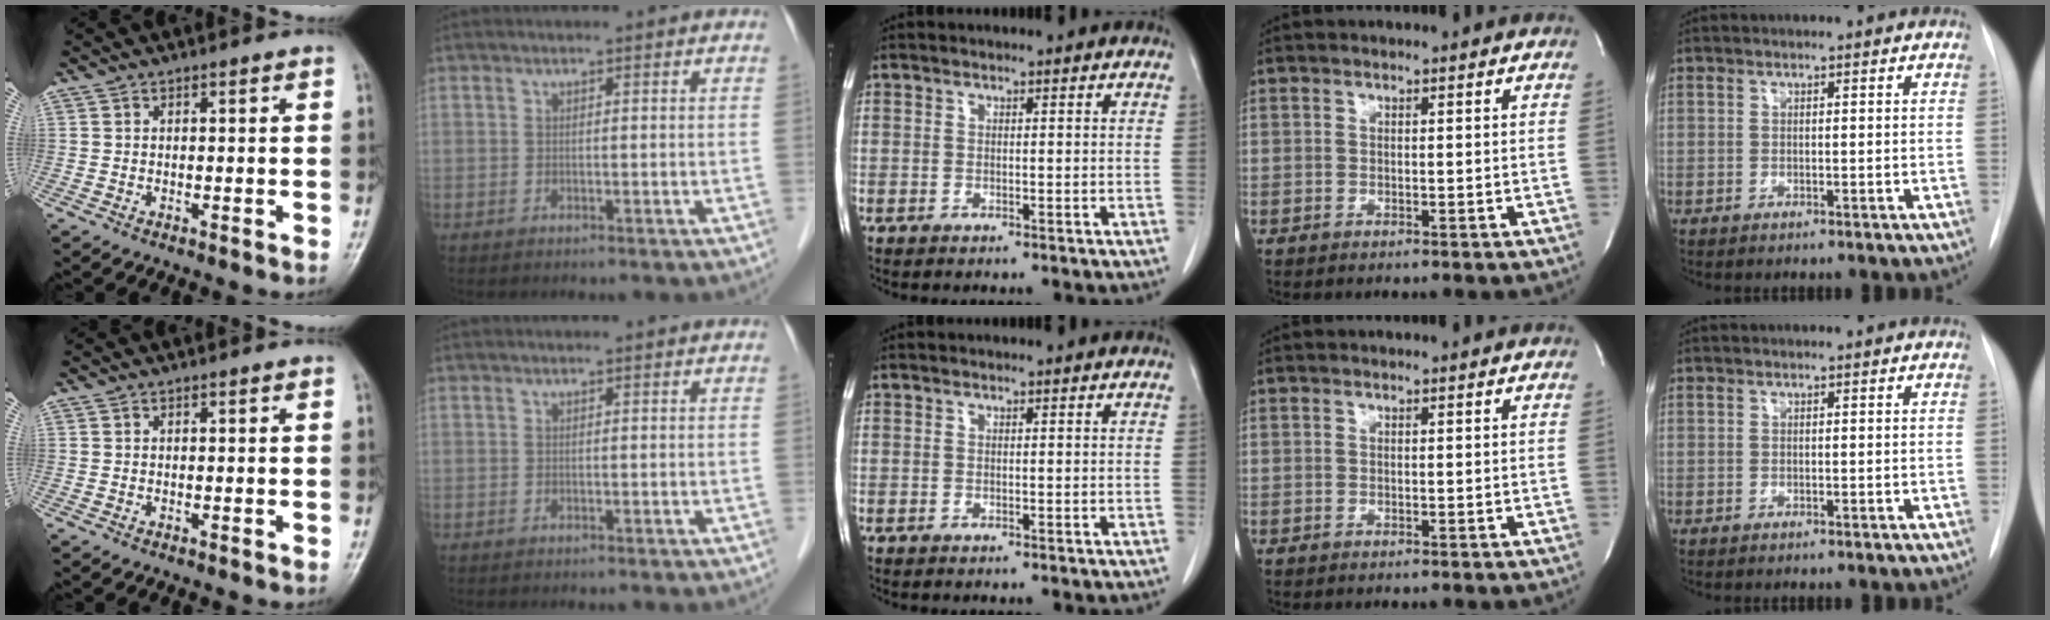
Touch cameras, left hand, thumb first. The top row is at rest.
{}